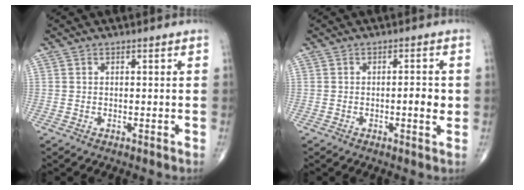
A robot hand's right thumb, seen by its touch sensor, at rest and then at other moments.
{"total": 3.6, "force": [-0.4, 1.0, 3.4], "torque": [-0.045, 0.001, -0.007]}